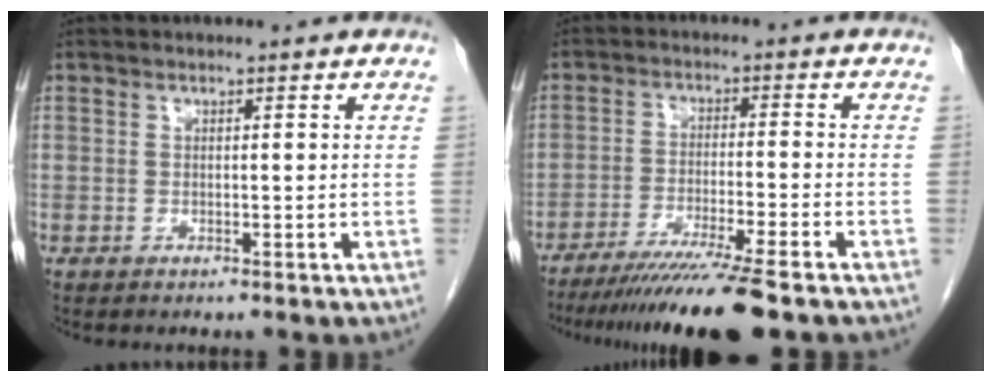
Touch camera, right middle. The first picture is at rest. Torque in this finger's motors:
{"motor_torque": [1.09, -1.05, 0.21, 0.09]}